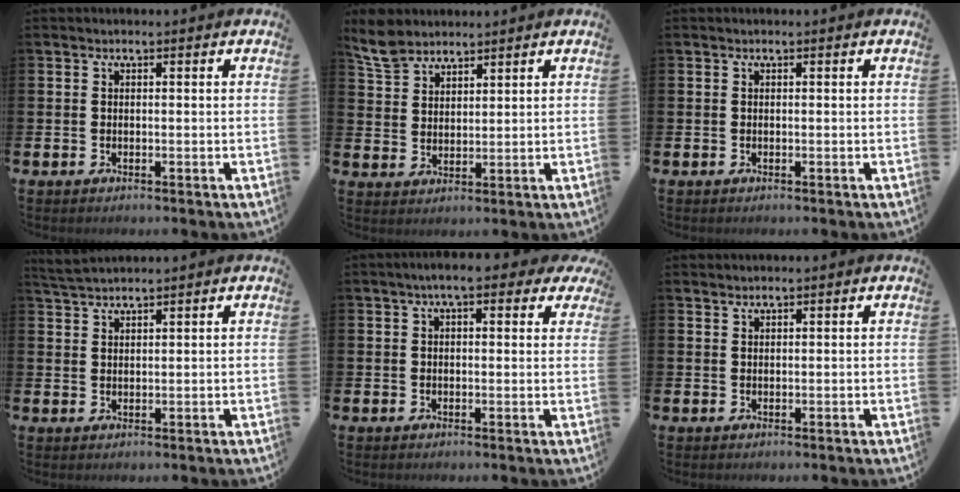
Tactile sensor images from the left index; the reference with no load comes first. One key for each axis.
{"total": 5.9, "fx": 5.3, "fy": 2.1, "fz": 1.3, "tx": -0.041, "ty": -0.016, "tz": 0.101}
{"total": 0.0}
{"total": 2.4, "fx": 2.4, "fy": 0.1, "fz": 0.1, "tx": -0.014, "ty": -0.007, "tz": 0.047}
{"total": 4.7, "fx": 3.4, "fy": 1.7, "fz": 2.8, "tx": -0.046, "ty": -0.002, "tz": 0.057}
{"total": 1.0, "fx": 0.9, "fy": 0.2, "fz": -0.1, "tx": 0.005, "ty": -0.001, "tz": 0.017}